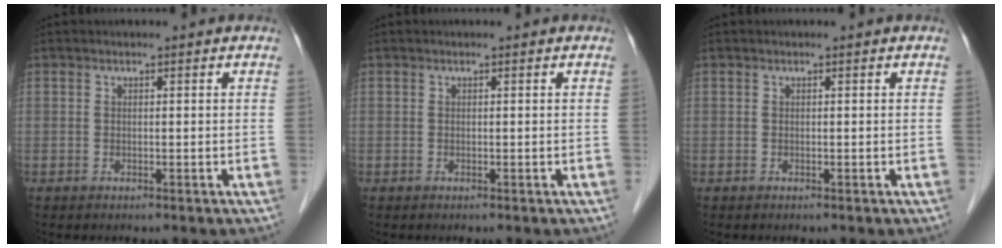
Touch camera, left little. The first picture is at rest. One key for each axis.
{"total": 0.0}
{"total": 0.0}